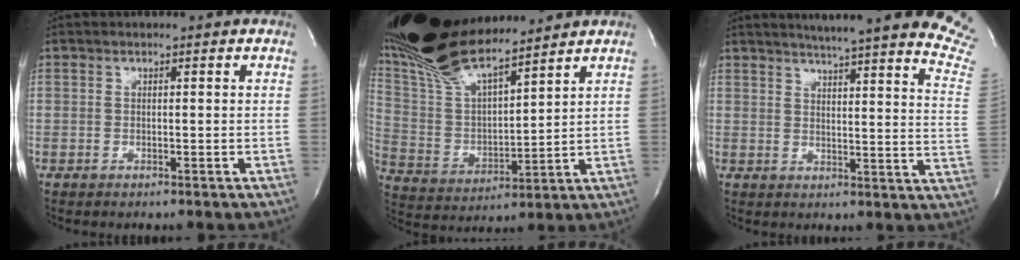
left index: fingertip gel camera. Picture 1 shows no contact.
{"total": 17.9, "force": [15.6, 2.9, 8.2], "torque": [-0.174, 0.004, 0.308]}
{"total": 25.4, "force": [22.8, -0.5, 11.2], "torque": [-0.149, -0.106, 0.257]}